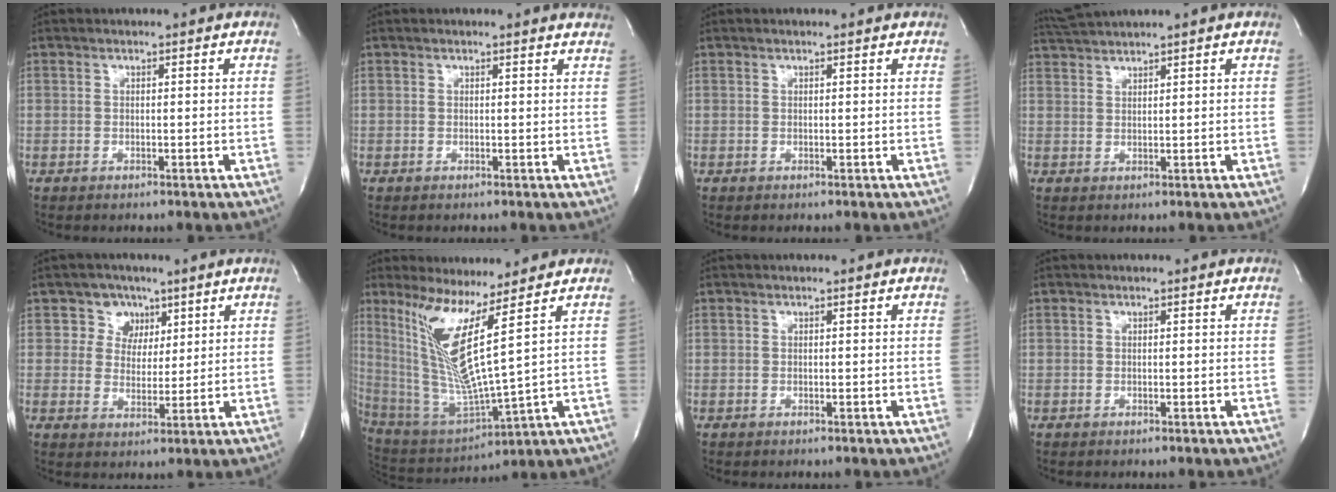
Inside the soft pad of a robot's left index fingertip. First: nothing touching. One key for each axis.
{"total": 2.0, "fx": 2.0, "fy": 0.1, "fz": 0.2, "tx": -0.011, "ty": -0.012, "tz": 0.006}
{"total": 0.8, "fx": 0.7, "fy": 0.0, "fz": 0.3, "tx": -0.010, "ty": 0.007, "tz": 0.009}
{"total": 3.5, "fx": 3.2, "fy": -1.4, "fz": 0.7, "tx": -0.020, "ty": 0.010, "tz": 0.069}
{"total": 4.6, "fx": 2.5, "fy": 3.9, "fz": 0.1, "tx": 0.002, "ty": 0.006, "tz": 0.044}
{"total": 12.3, "fx": 5.4, "fy": -1.3, "fz": 10.9, "tx": -0.237, "ty": -0.026, "tz": 0.119}
{"total": 0.0}
{"total": 0.0}